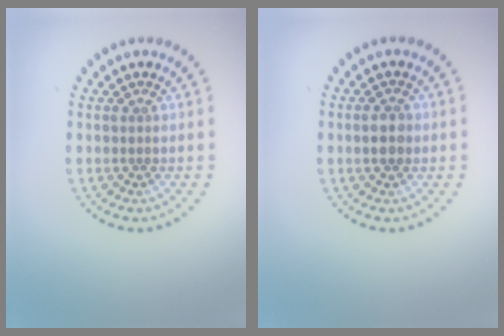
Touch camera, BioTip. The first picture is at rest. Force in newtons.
{"total": 2.0, "press": 1.9, "slide": 0.4}